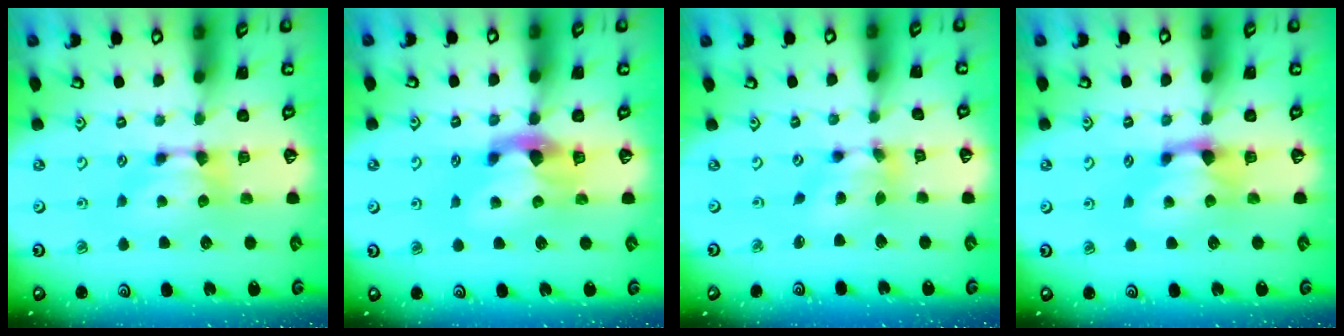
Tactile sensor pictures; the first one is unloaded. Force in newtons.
{"total": 2.8, "press": 2.5, "slide": 1.3}
{"total": 4.9, "press": 4.6, "slide": 1.8}
{"total": 1.2, "press": 0.3, "slide": 1.2}